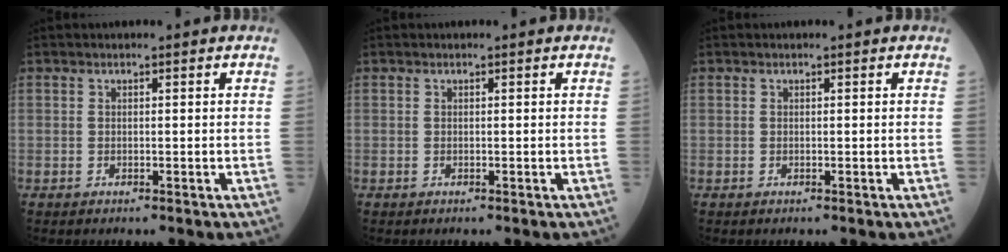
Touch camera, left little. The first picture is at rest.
{"total": 0.0}
{"total": 0.0}